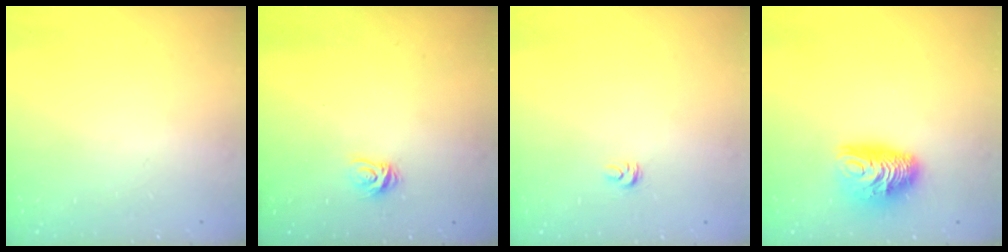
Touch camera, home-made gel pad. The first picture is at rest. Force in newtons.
{"total": 4.0, "press": 4.0, "slide": 0.4}
{"total": 2.7, "press": 2.7, "slide": 0.2}
{"total": 9.7, "press": 9.7, "slide": 0.4}